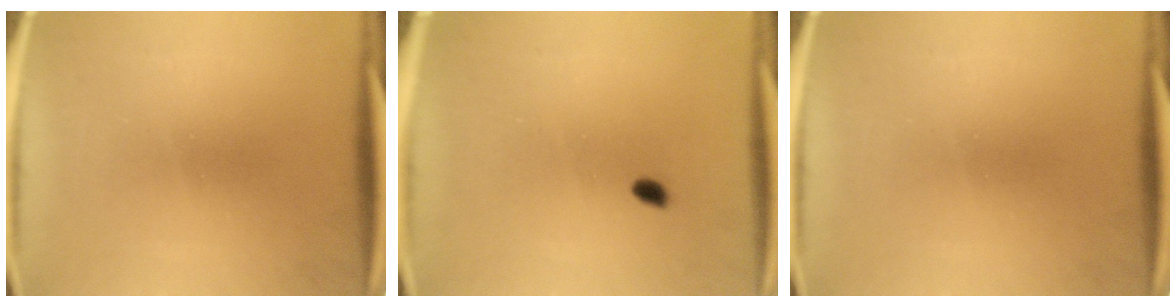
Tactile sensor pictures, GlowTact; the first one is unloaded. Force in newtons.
{"total": 1.3}
{"total": 0.0}